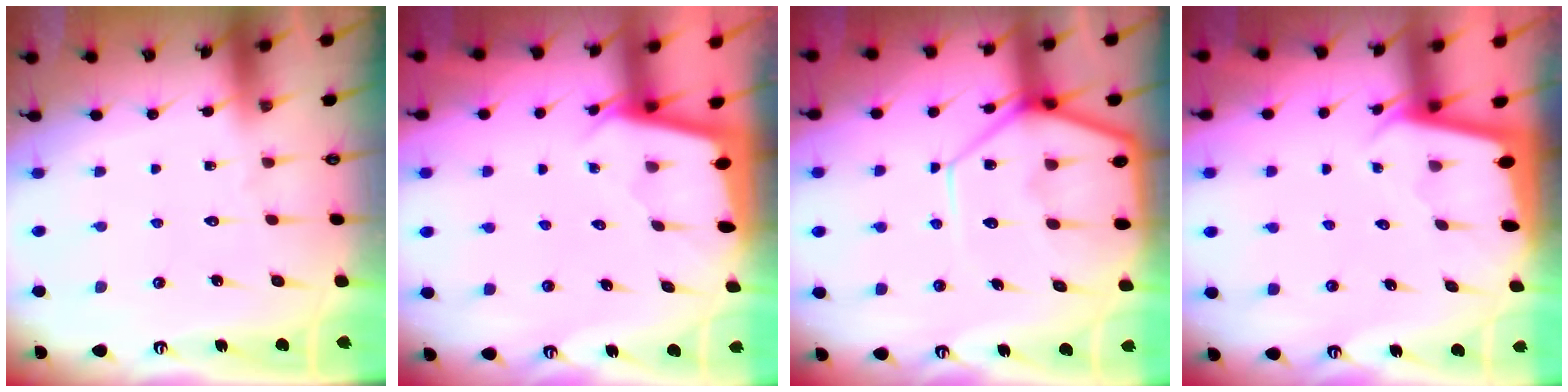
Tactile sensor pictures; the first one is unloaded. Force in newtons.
{"total": 1.7, "press": 1.7, "slide": 0.1}
{"total": 13.6, "press": 13.5, "slide": 1.2}
{"total": 1.9, "press": 1.9, "slide": 0.1}